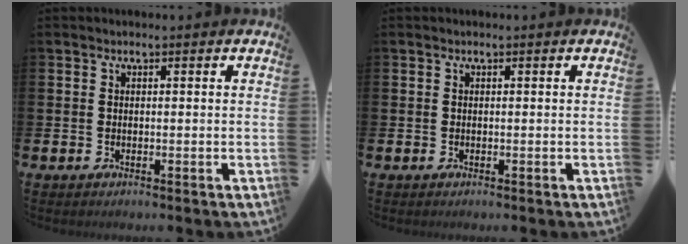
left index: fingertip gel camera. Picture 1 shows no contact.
{"total": 0.0}